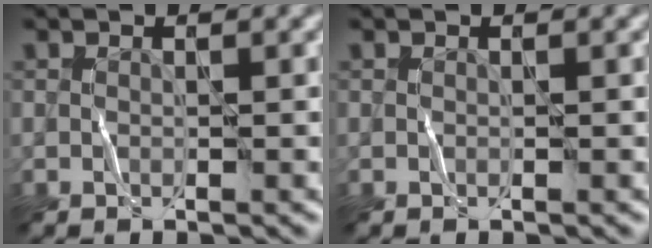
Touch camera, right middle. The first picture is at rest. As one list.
[{"total": 0.0}]